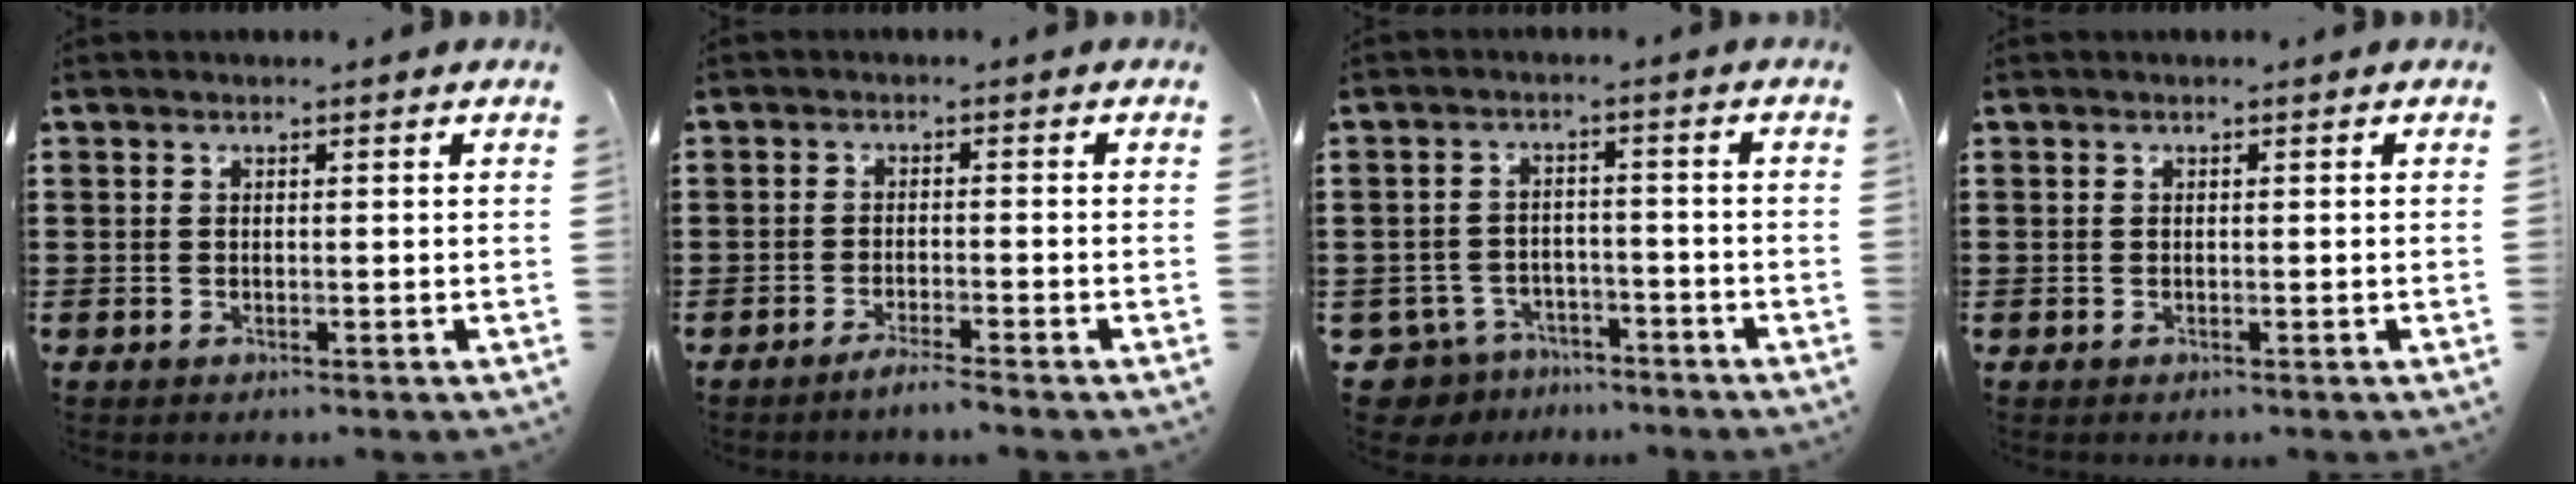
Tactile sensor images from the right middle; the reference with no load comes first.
{"total": 2.1, "force": [-1.8, -0.3, 1.0], "torque": [-0.016, 0.000, -0.033]}
{"total": 4.3, "force": [-4.0, 1.4, 0.5], "torque": [-0.036, -0.001, -0.089]}
{"total": 0.0}